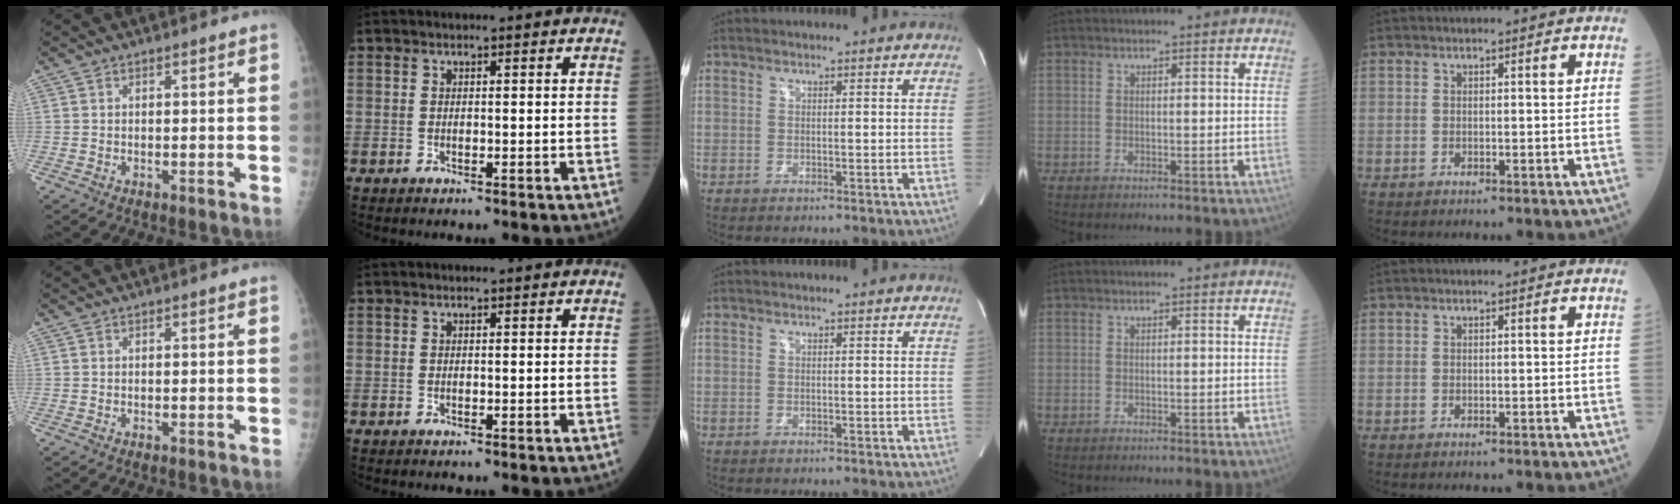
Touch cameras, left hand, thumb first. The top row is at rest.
{}